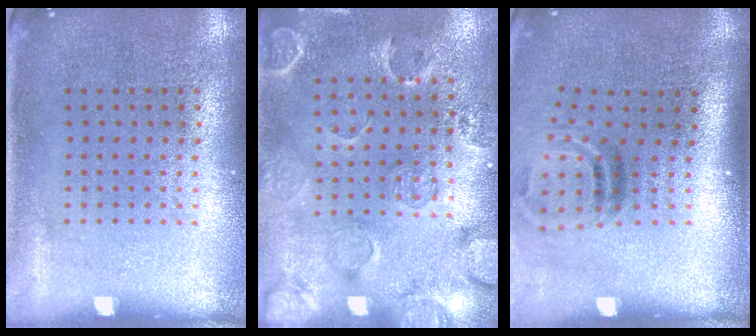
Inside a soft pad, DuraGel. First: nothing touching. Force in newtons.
{"total": 2.5, "press": 1.8, "slide": 1.8}
{"total": 2.0, "press": 1.3, "slide": 1.6}